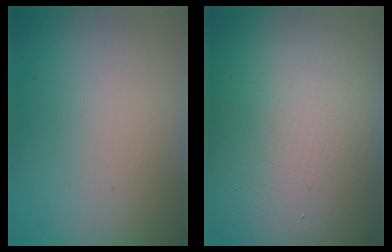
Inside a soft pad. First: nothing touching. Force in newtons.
{"total": 19.7, "press": 19.7, "slide": 0.7}